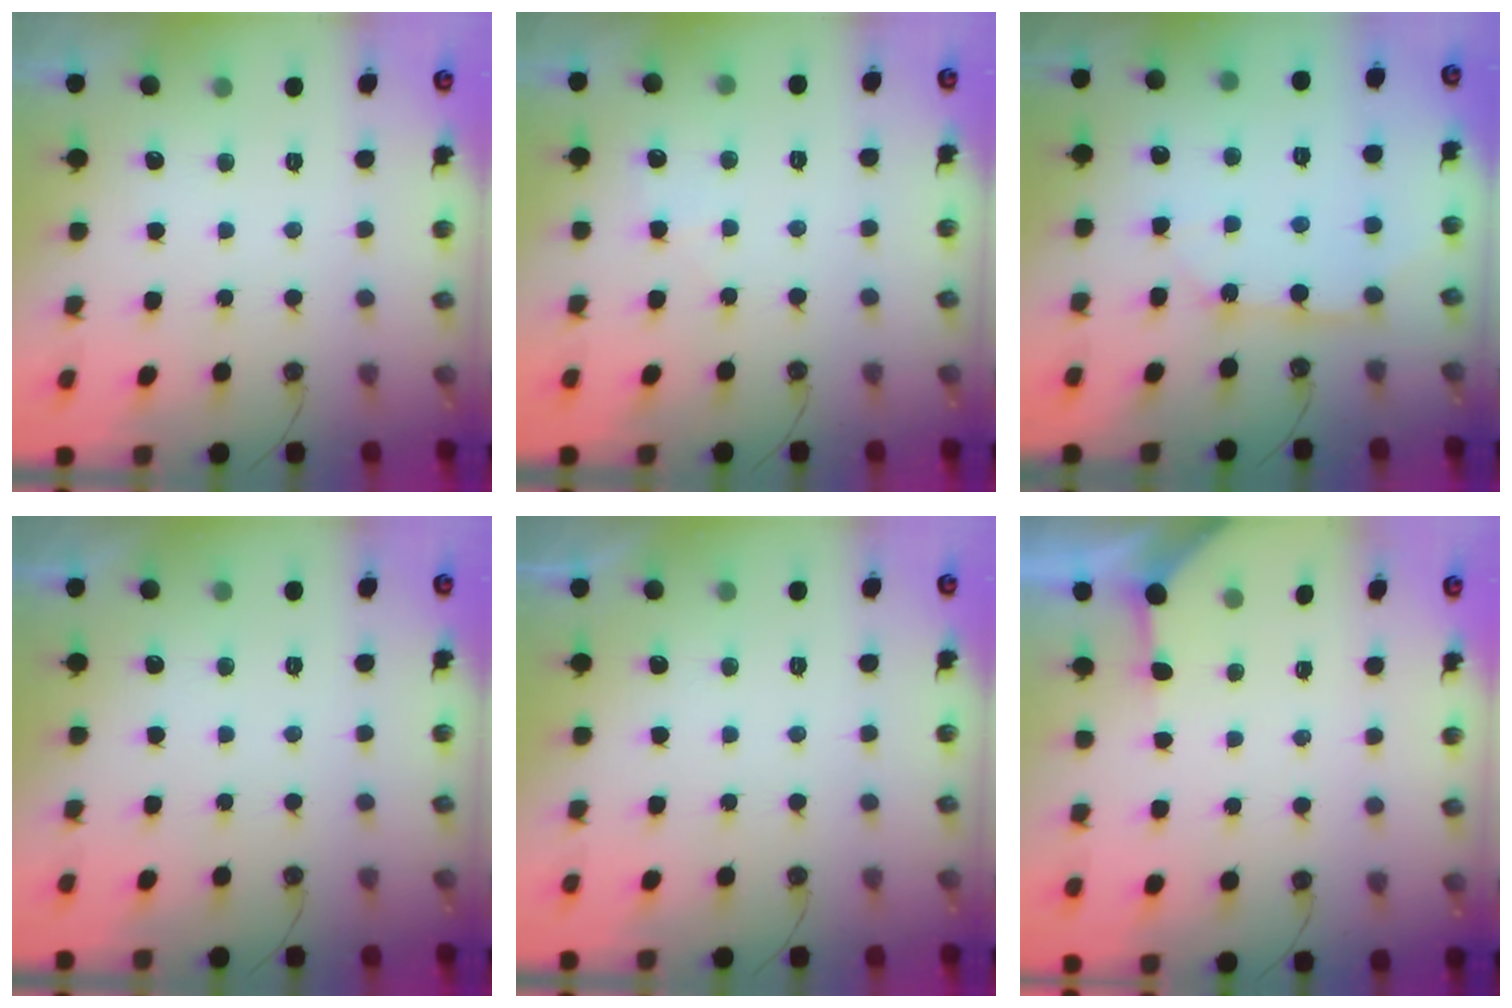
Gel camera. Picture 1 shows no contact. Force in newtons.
{"total": 3.1, "press": 3.0, "slide": 0.5}
{"total": 8.6, "press": 8.6, "slide": 0.3}
{"total": 0.0}
{"total": 0.0}
{"total": 2.7, "press": 2.7, "slide": 0.4}